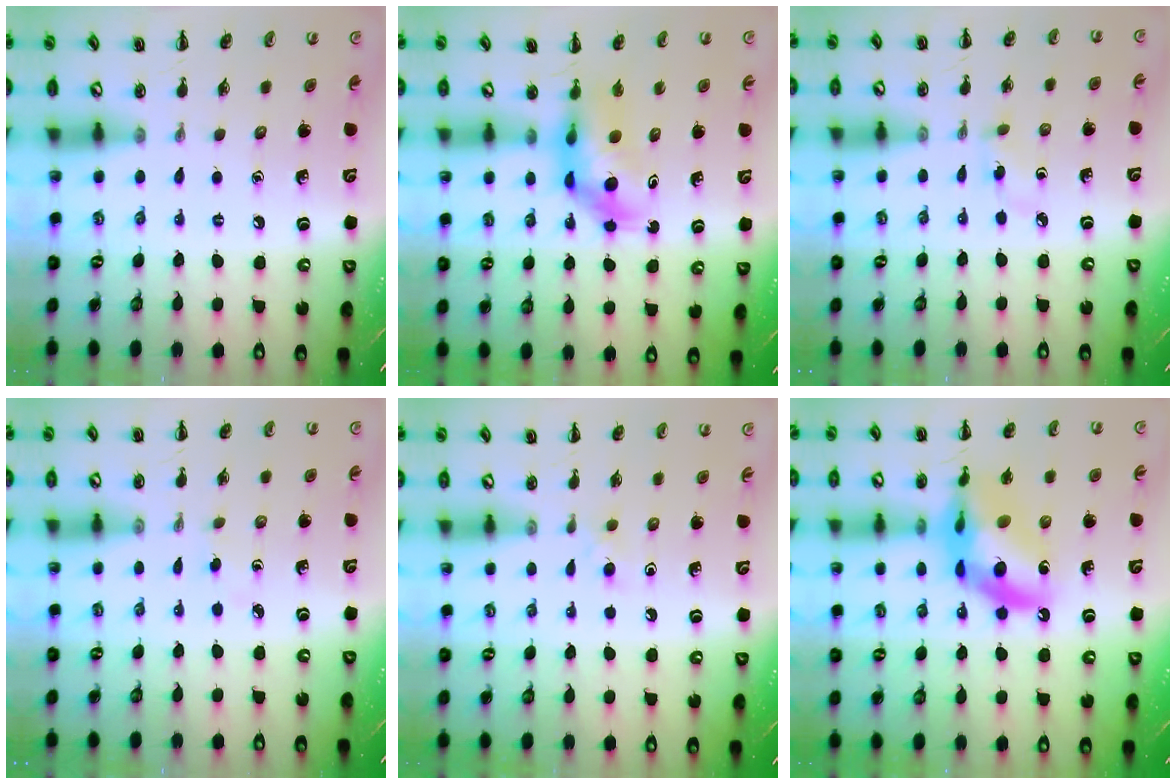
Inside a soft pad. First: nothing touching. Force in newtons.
{"total": 5.3, "press": 5.2, "slide": 0.8}
{"total": 3.8, "press": 3.4, "slide": 1.5}
{"total": 1.7, "press": 1.5, "slide": 0.8}
{"total": 3.0, "press": 2.6, "slide": 1.4}
{"total": 16.5, "press": 16.0, "slide": 3.7}